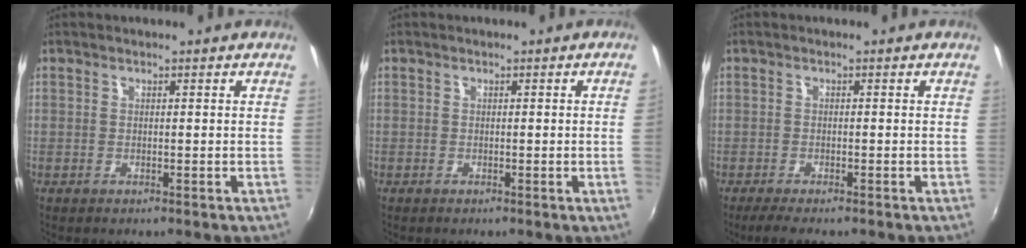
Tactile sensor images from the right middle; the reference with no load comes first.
{"total": 1.4, "force": [0.1, -0.8, 1.1], "torque": [-0.007, -0.011, 0.003]}
{"total": 3.2, "force": [-2.6, 0.5, 1.8], "torque": [-0.045, -0.011, -0.047]}